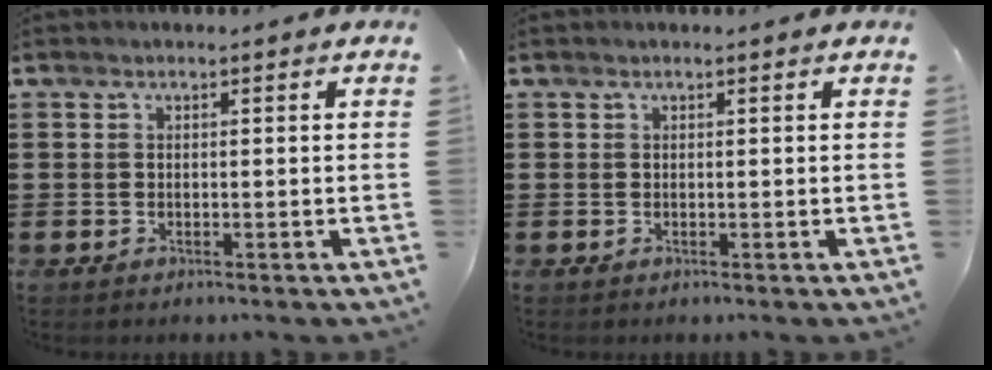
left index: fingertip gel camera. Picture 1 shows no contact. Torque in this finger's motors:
{"motor_torque": [0.06, 0.02, 0.02, -0.01]}